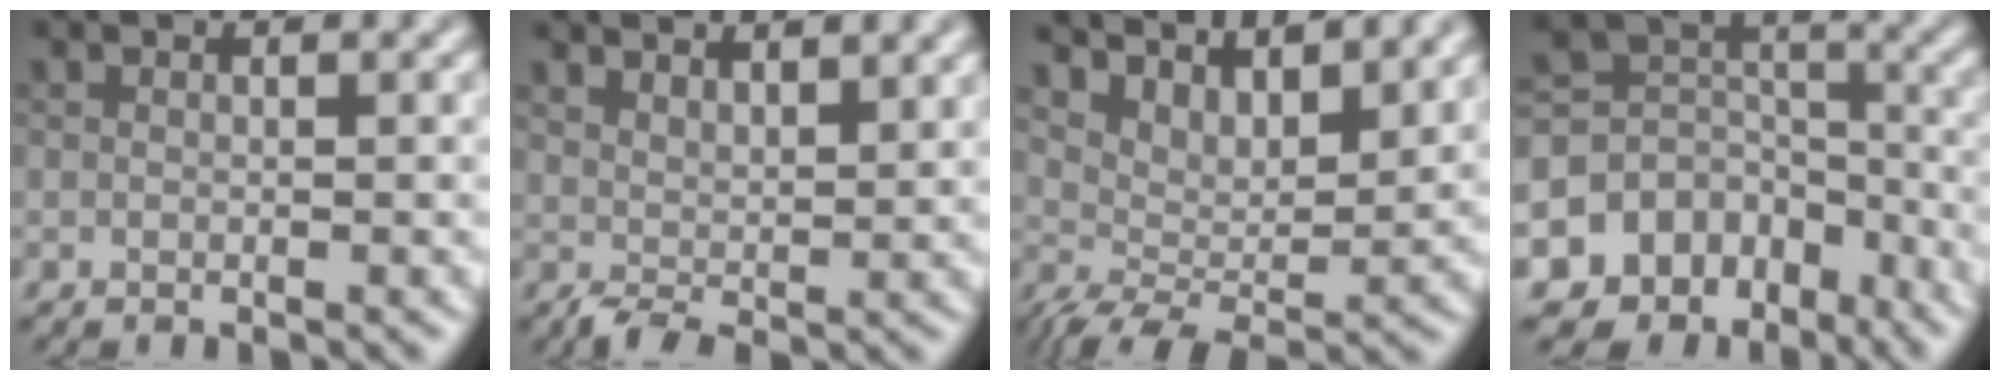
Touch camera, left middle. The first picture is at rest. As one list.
[{"total": 2.9, "force": [2.2, 1.0, 1.7], "torque": [-0.034, -0.001, 0.043]}, {"total": 7.4, "force": [5.9, 2.1, 3.9], "torque": [-0.082, 0.001, 0.092]}, {"total": 9.1, "force": [-5.0, 6.8, 3.5], "torque": [-0.066, 0.007, -0.083]}]